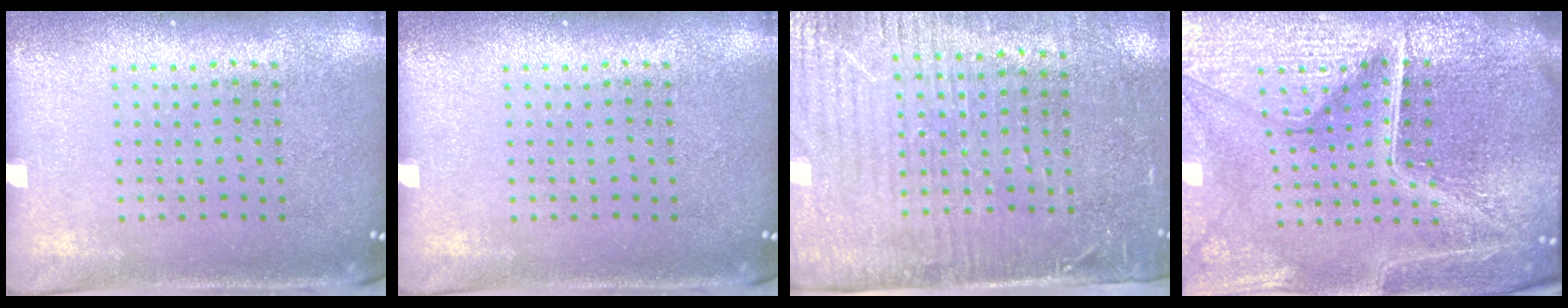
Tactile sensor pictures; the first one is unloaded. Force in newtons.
{"total": 0.0}
{"total": 3.4, "press": 2.9, "slide": 1.7}
{"total": 7.1, "press": 6.2, "slide": 3.4}